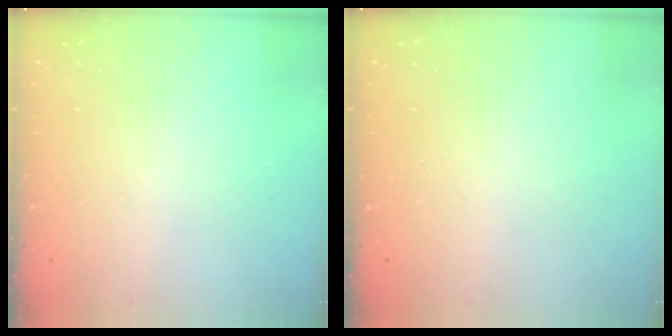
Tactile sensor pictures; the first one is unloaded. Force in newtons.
{"total": 0.0}